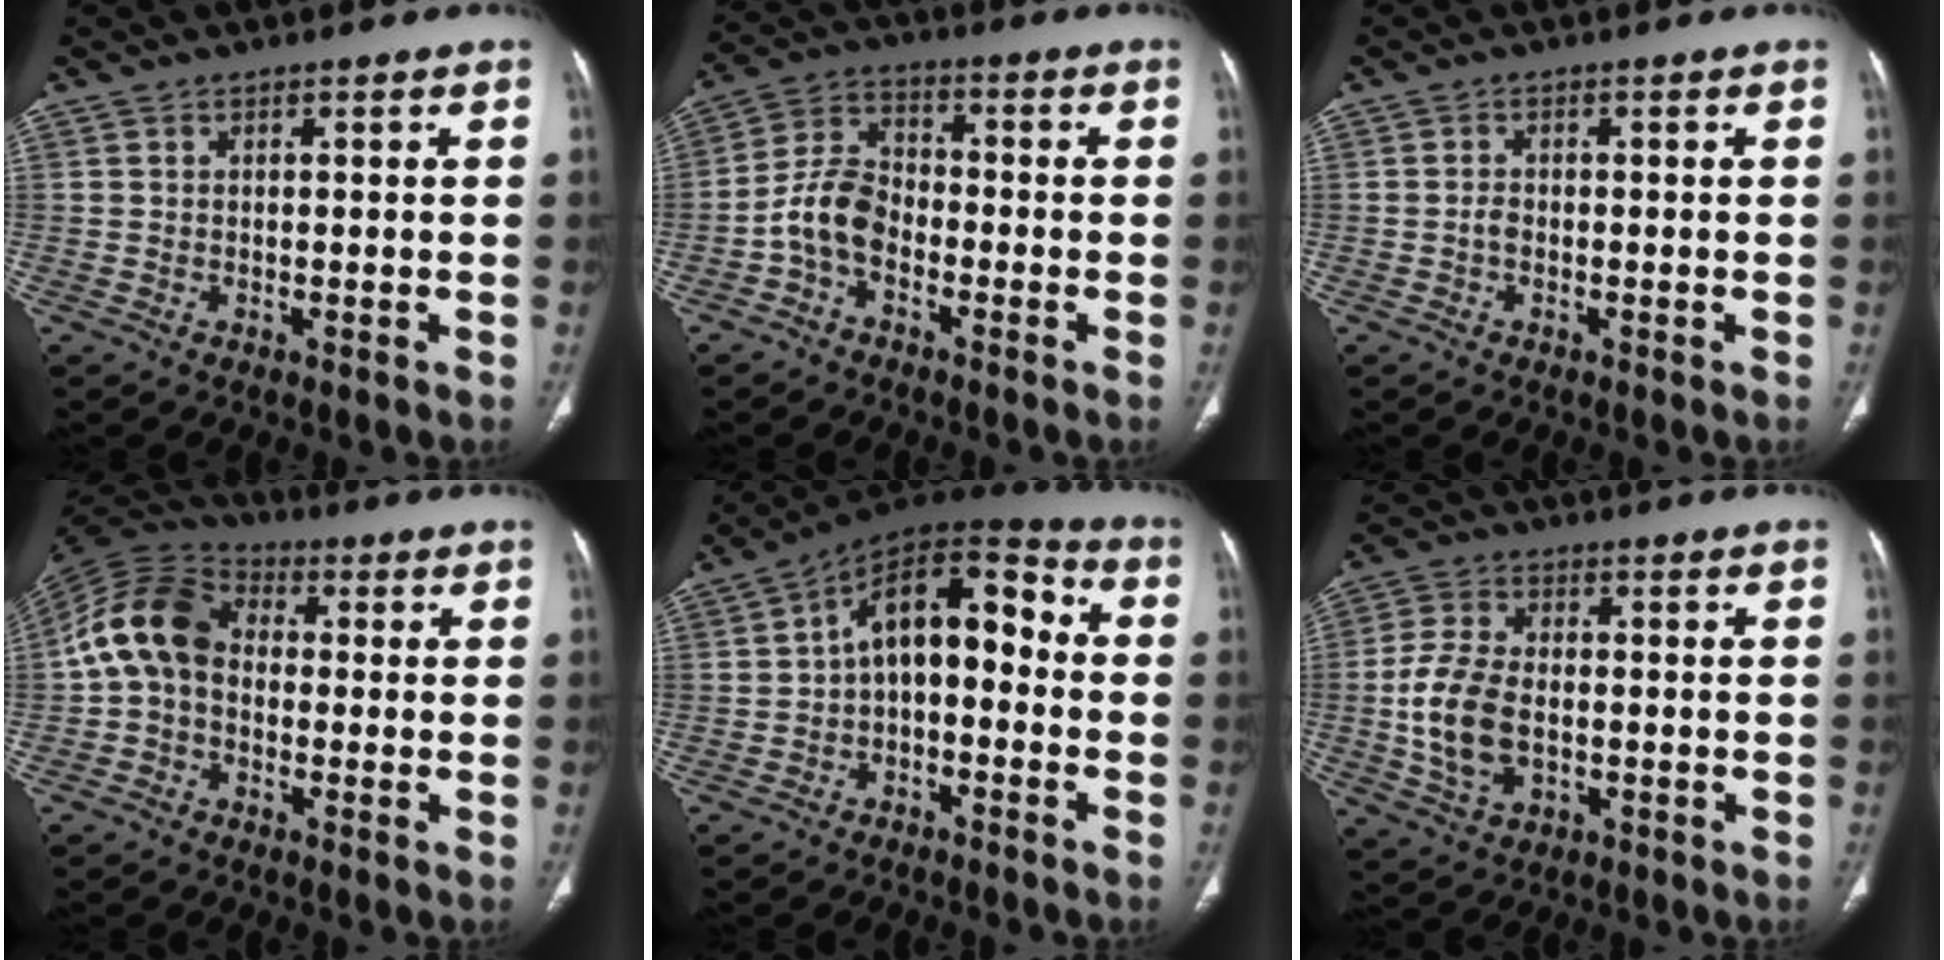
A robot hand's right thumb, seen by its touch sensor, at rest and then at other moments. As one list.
[{"total": 7.7, "force": [-3.0, 4.9, 5.1], "torque": [-0.093, 0.031, -0.071]}, {"total": 1.2, "force": [-0.4, 0.7, 0.8], "torque": [-0.014, 0.003, -0.011]}, {"total": 11.6, "force": [-0.4, 8.6, 7.8], "torque": [-0.145, 0.031, -0.025]}, {"total": 13.1, "force": [-0.9, 7.6, 10.6], "torque": [-0.130, 0.057, -0.028]}, {"total": 10.7, "force": [-1.5, 6.6, 8.2], "torque": [-0.169, 0.008, -0.028]}]